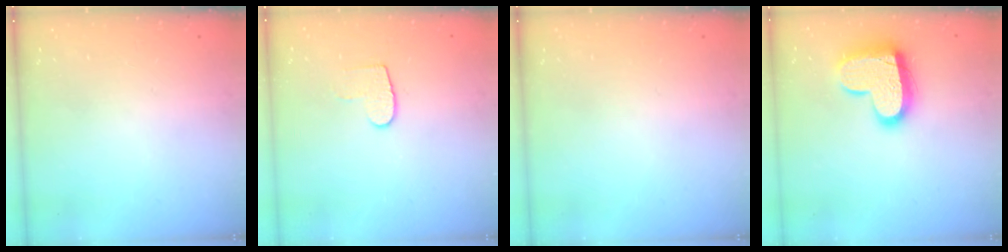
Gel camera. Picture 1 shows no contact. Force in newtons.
{"total": 6.3, "press": 6.3, "slide": 0.4}
{"total": 0.0}
{"total": 15.7, "press": 15.6, "slide": 1.1}